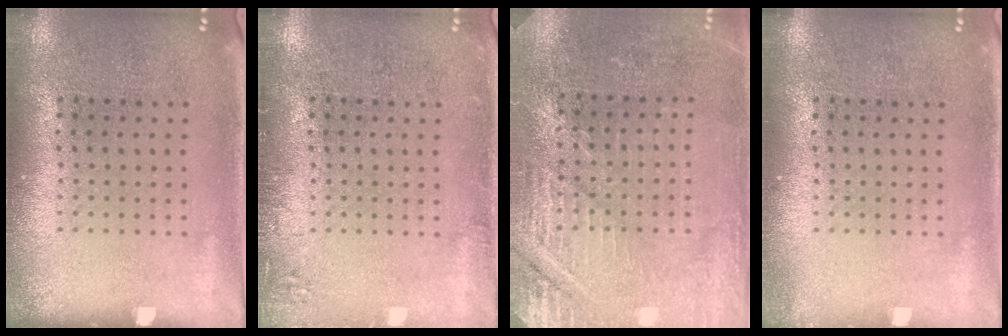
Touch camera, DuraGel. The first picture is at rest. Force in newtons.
{"total": 1.3, "press": 1.2, "slide": 0.3}
{"total": 3.1, "press": 3.0, "slide": 0.4}
{"total": 0.7, "press": 0.7, "slide": 0.1}